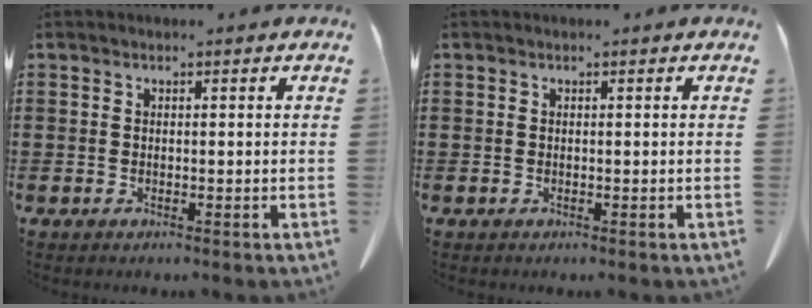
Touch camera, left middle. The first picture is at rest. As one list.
[{"total": 0.0}]